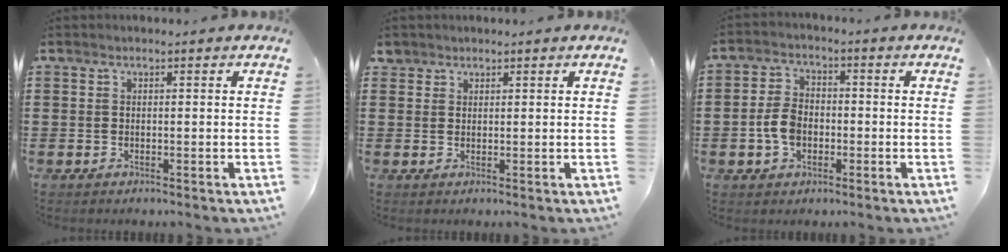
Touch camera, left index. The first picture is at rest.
{"total": 1.7, "force": [1.4, 1.0, 0.2], "torque": [-0.008, 0.006, 0.027]}
{"total": 5.2, "force": [-1.2, 3.5, 3.7], "torque": [-0.097, -0.001, -0.030]}